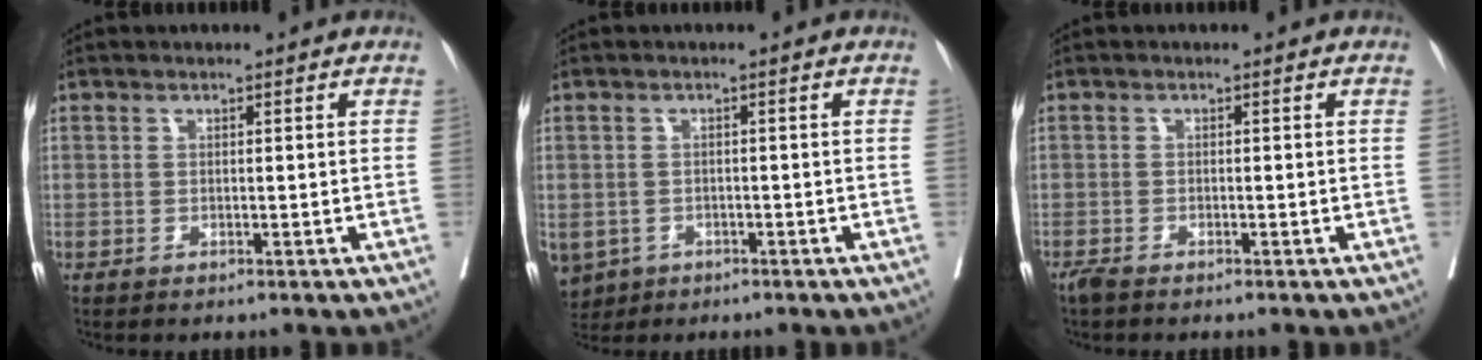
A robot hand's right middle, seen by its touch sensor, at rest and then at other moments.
{"total": 6.6, "force": [-3.3, 5.3, 2.0], "torque": [-0.055, -0.001, -0.048]}
{"total": 1.4, "force": [-1.2, 0.2, 0.7], "torque": [-0.019, -0.005, -0.025]}